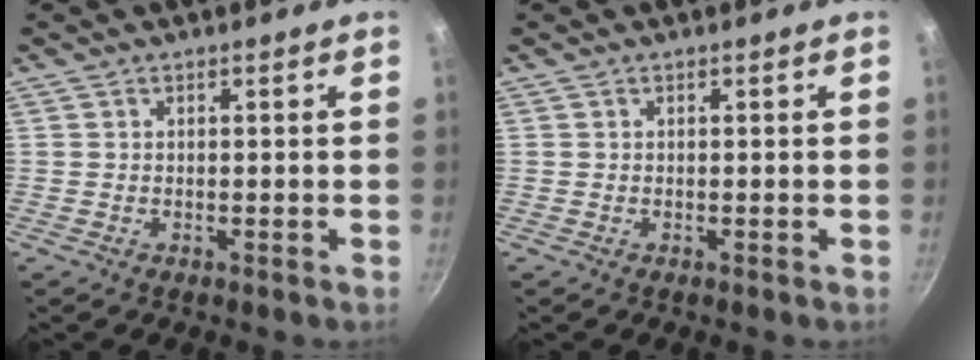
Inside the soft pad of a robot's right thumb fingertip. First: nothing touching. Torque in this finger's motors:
{"motor_torque": [0.00, 0.00, 0.02, 0.01, 0.00]}